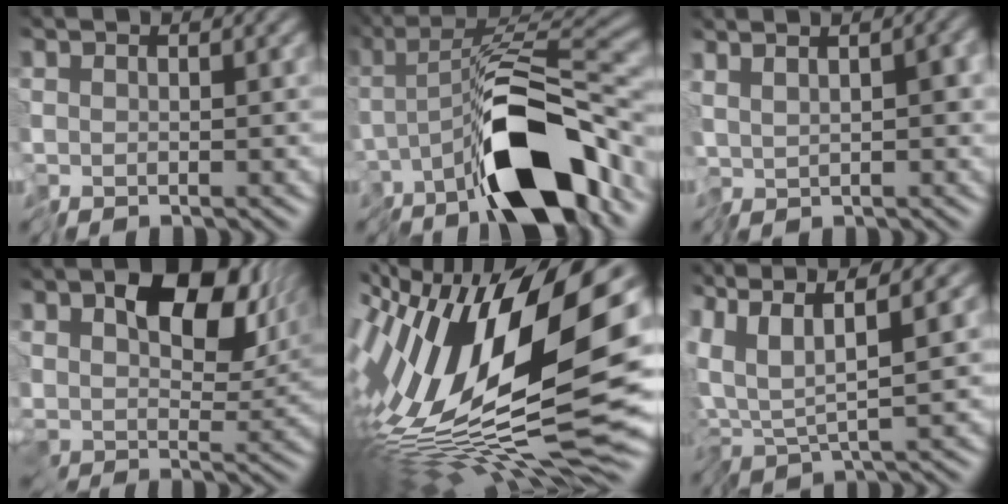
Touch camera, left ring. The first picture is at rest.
{"total": 11.6, "force": [-5.1, 3.7, 9.8], "torque": [-0.139, -0.004, -0.093]}
{"total": 3.3, "force": [0.3, 0.9, 3.2], "torque": [-0.053, 0.004, 0.003]}
{"total": 11.9, "force": [4.2, 7.2, 8.6], "torque": [-0.147, -0.014, 0.082]}
{"total": 17.6, "force": [0.3, 6.3, 16.5], "torque": [-0.309, 0.015, -0.015]}
{"total": 5.6, "force": [1.7, 1.5, 5.1], "torque": [-0.116, 0.006, 0.026]}